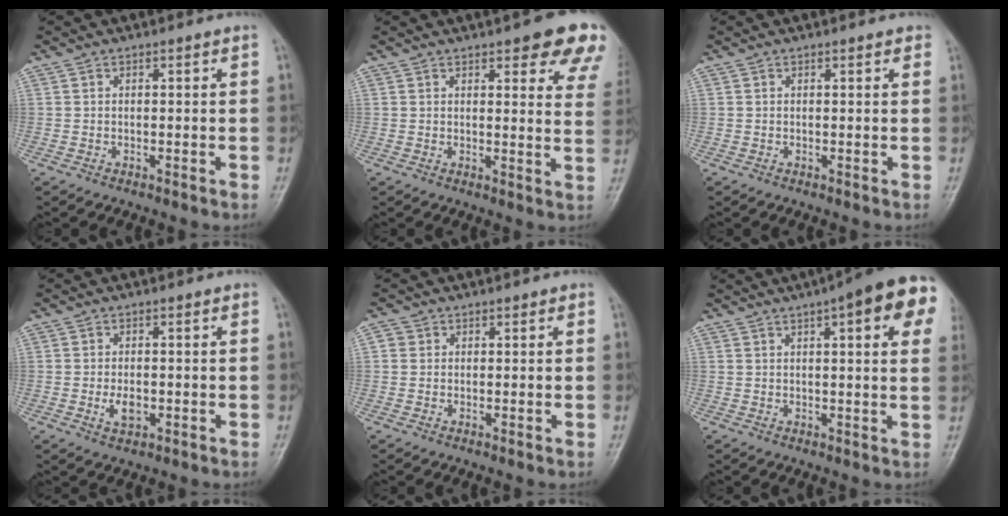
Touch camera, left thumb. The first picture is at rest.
{"total": 13.7, "force": [8.9, 4.2, 9.6], "torque": [-0.079, -0.034, 0.089]}
{"total": 1.1, "force": [0.7, 0.4, 0.7], "torque": [-0.007, -0.001, 0.005]}
{"total": 3.1, "force": [-0.8, 1.9, 2.4], "torque": [-0.040, -0.001, -0.010]}
{"total": 1.8, "force": [0.5, 1.7, 0.3], "torque": [0.006, 0.001, 0.001]}
{"total": 15.8, "force": [6.8, 4.0, 13.6], "torque": [-0.161, 0.005, 0.079]}